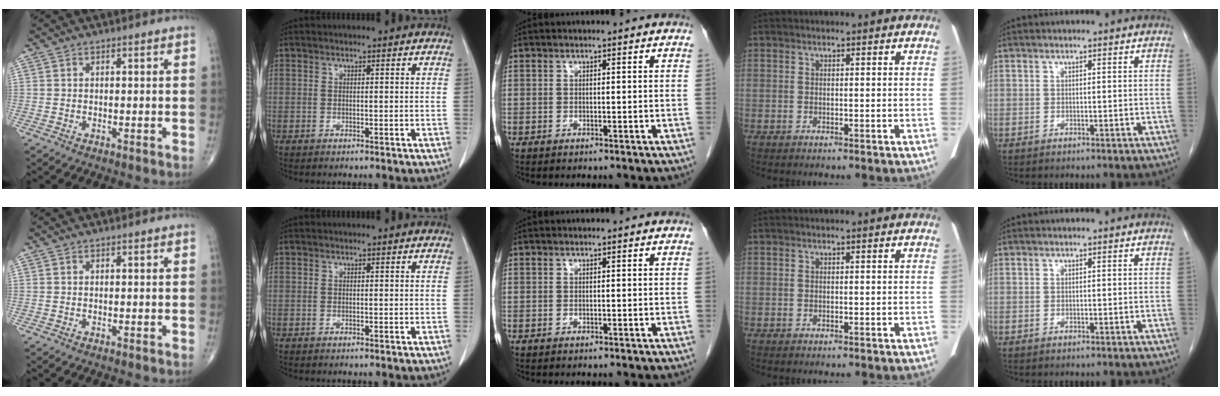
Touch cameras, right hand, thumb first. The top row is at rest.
{}